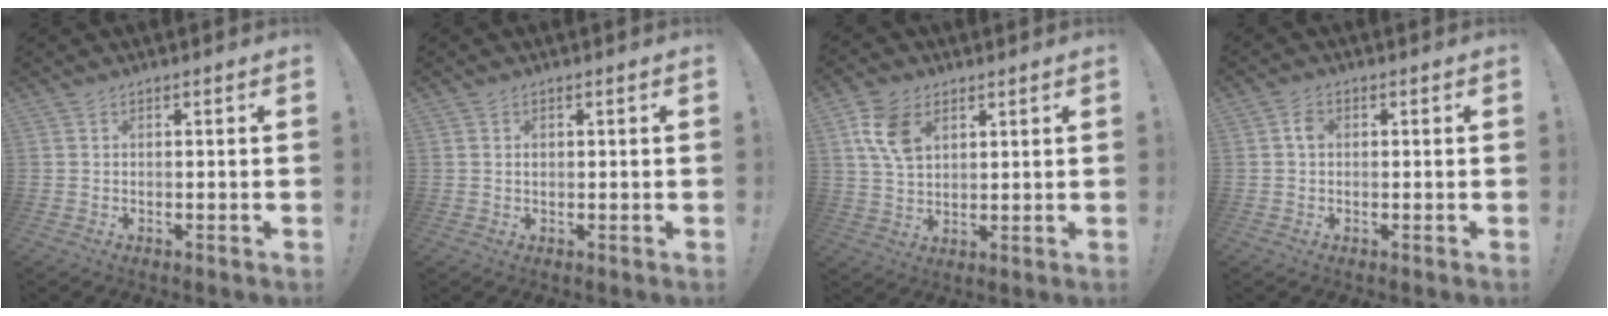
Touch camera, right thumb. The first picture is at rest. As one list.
[{"total": 0.7, "force": [0.0, 0.6, 0.2], "torque": [0.002, 0.001, 0.000]}, {"total": 10.6, "force": [4.4, 7.0, 6.5], "torque": [-0.124, 0.003, 0.088]}, {"total": 2.4, "force": [0.3, 1.6, 1.8], "torque": [-0.024, 0.002, 0.001]}]